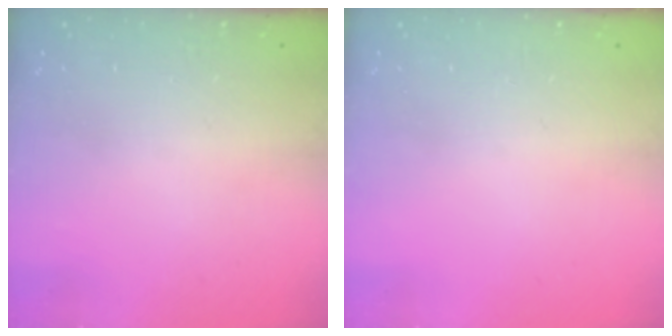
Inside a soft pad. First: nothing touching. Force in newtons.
{"total": 0.0}